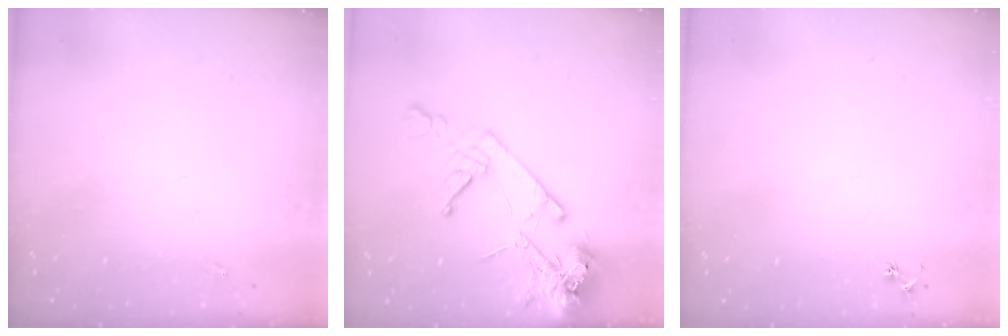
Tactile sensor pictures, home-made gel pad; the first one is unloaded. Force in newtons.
{"total": 16.9, "press": 16.7, "slide": 2.4}
{"total": 2.5, "press": 2.5, "slide": 0.3}